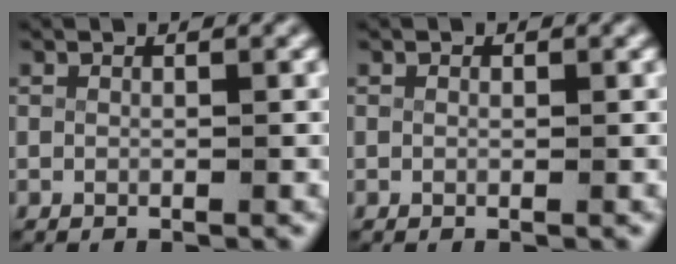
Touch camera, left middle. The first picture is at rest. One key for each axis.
{"total": 0.0}